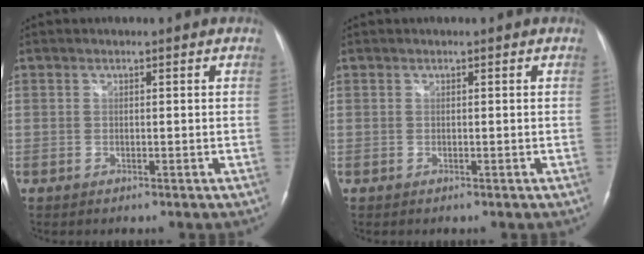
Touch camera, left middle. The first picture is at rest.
{"total": 0.0}